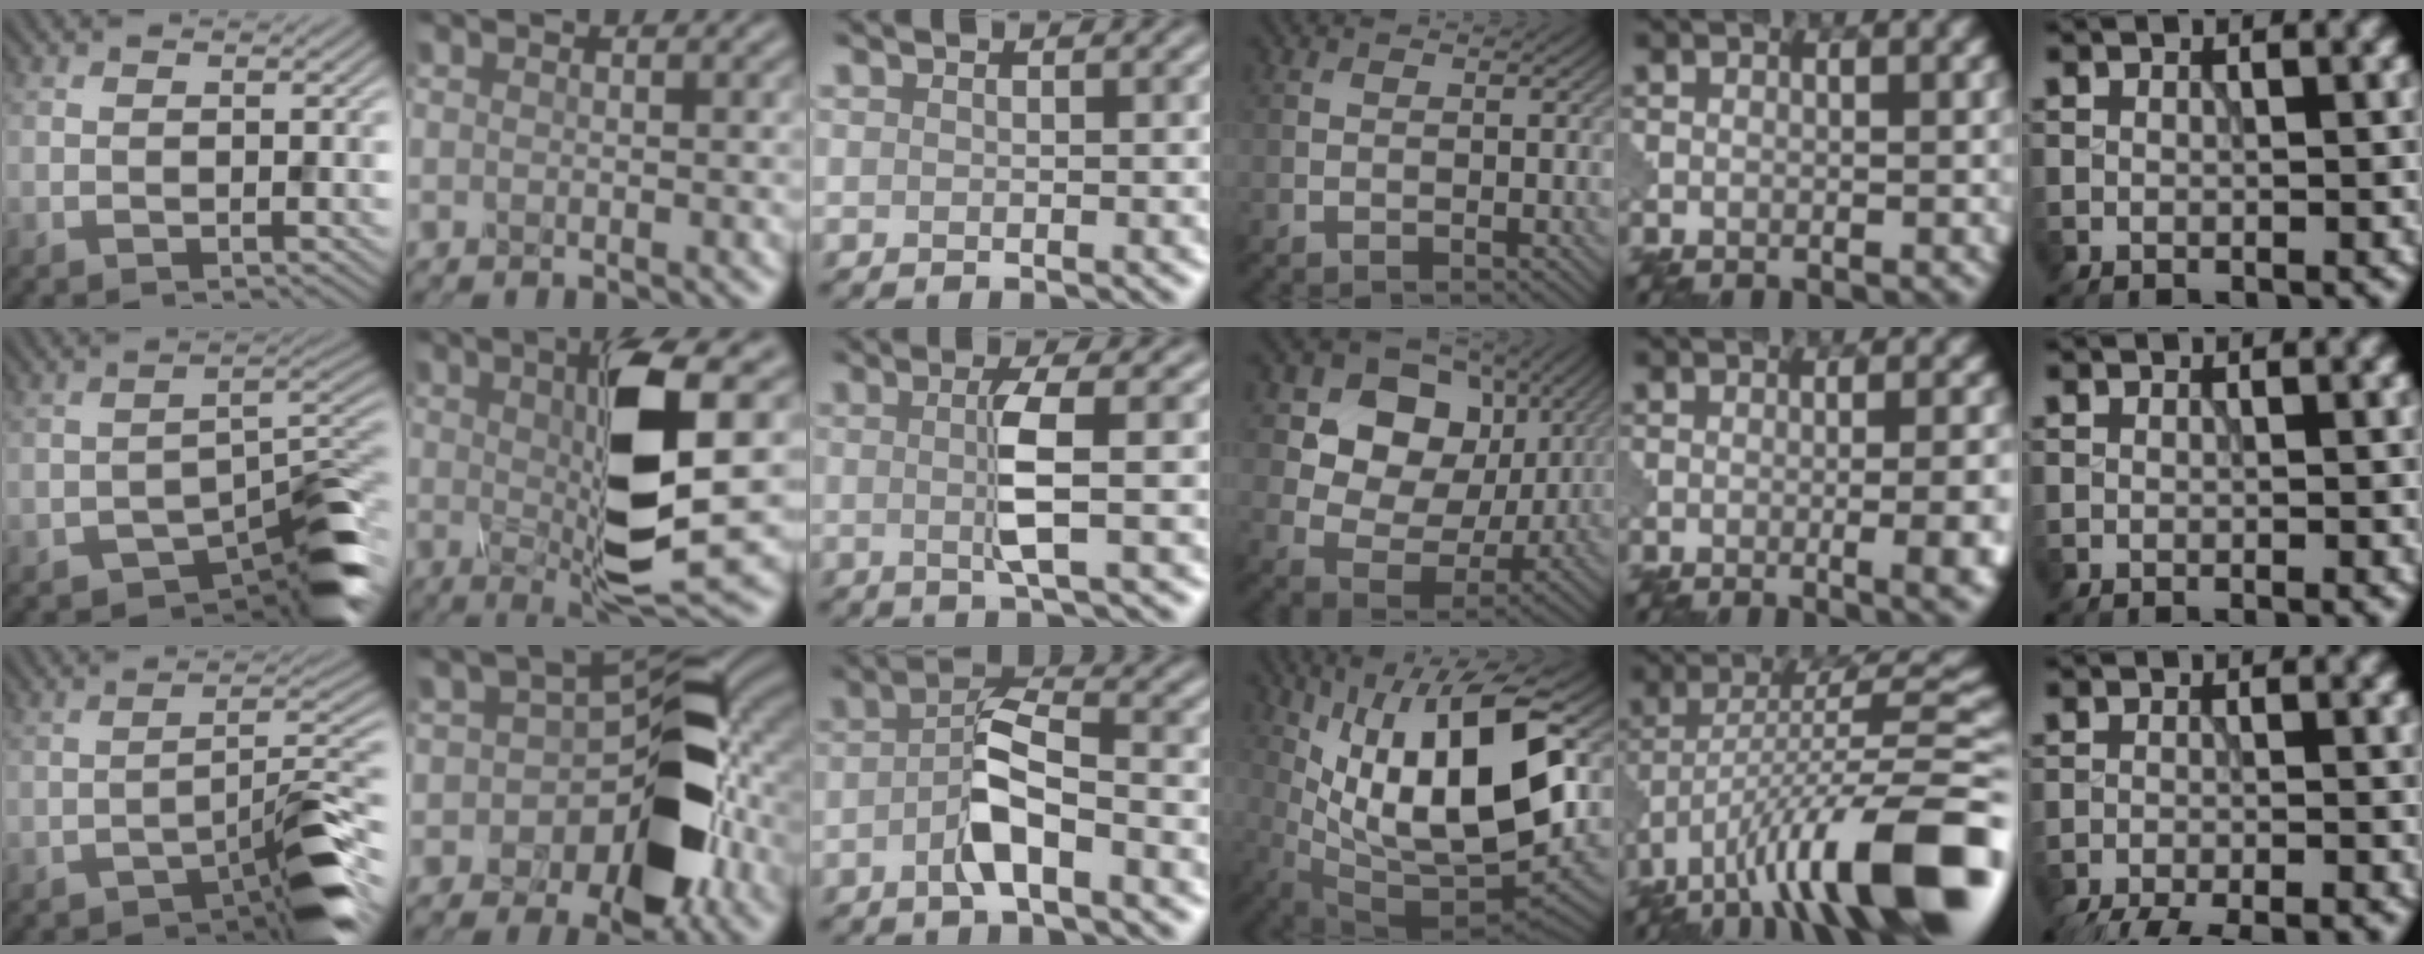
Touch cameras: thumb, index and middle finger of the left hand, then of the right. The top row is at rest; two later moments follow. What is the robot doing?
{"motion": "disassemble", "object": "pitcher"}